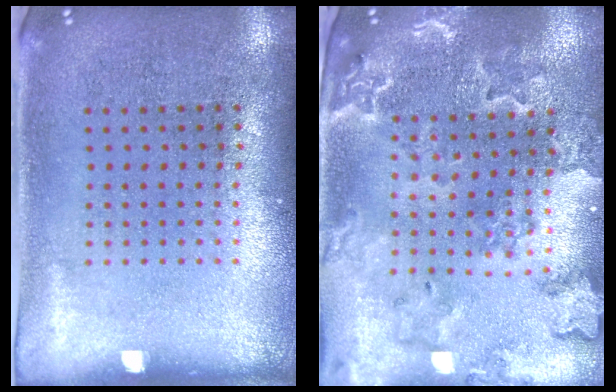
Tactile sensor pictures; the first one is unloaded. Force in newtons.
{"total": 1.9, "press": 1.9, "slide": 0.3}